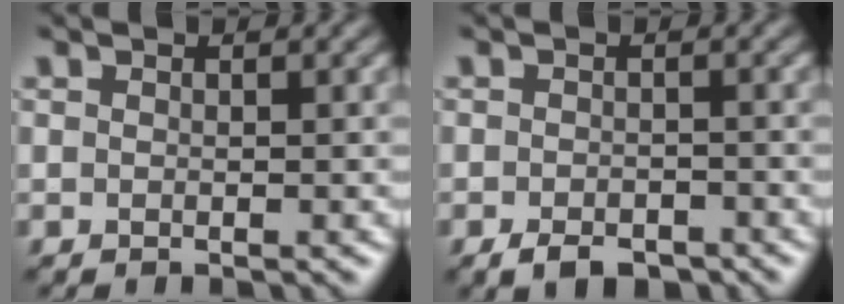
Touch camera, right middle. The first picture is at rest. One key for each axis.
{"total": 2.9, "fx": -2.2, "fy": 1.3, "fz": 1.5, "tx": -0.023, "ty": -0.005, "tz": -0.034}